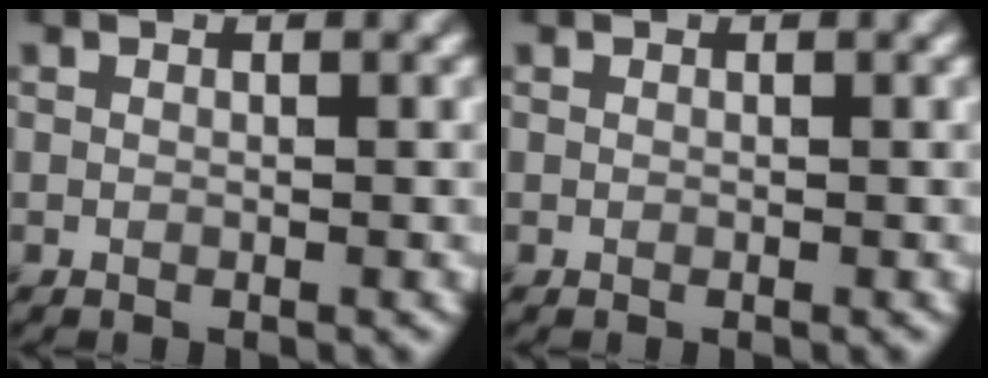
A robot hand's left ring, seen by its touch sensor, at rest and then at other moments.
{"total": 0.0}